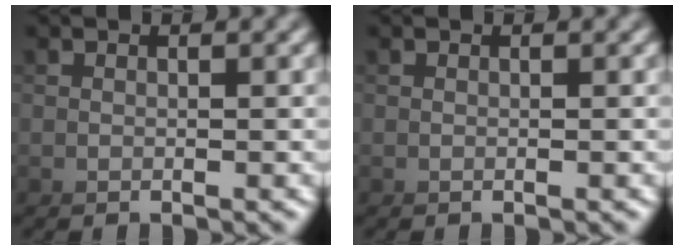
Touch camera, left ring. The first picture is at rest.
{"total": 0.0}